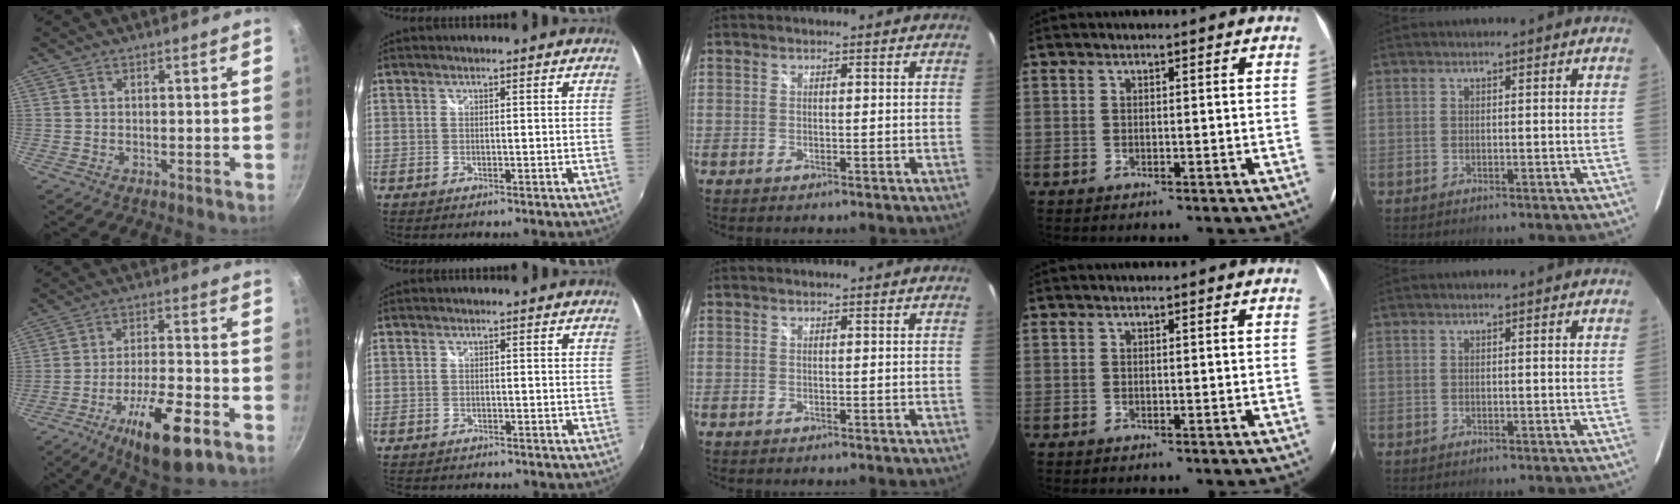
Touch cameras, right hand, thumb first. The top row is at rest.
{"thumb": {"total": 16.7, "force": [-8.5, 5.2, 13.3], "torque": [-0.214, 0.037, -0.137]}, "index": {"total": 1.6, "force": [-1.3, 1.0, 0.0], "torque": [-0.008, 0.000, -0.021]}}